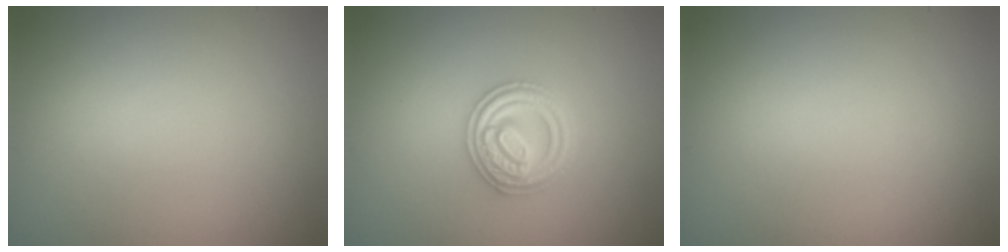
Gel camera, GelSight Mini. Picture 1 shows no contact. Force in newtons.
{"total": 3.7, "press": 3.6, "slide": 0.6}
{"total": 0.0}